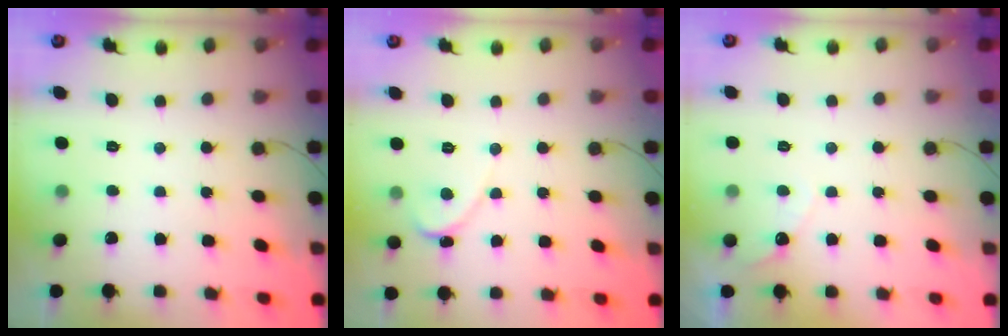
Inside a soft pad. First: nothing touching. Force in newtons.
{"total": 1.7, "press": 1.7, "slide": 0.2}
{"total": 3.6, "press": 3.6, "slide": 0.2}